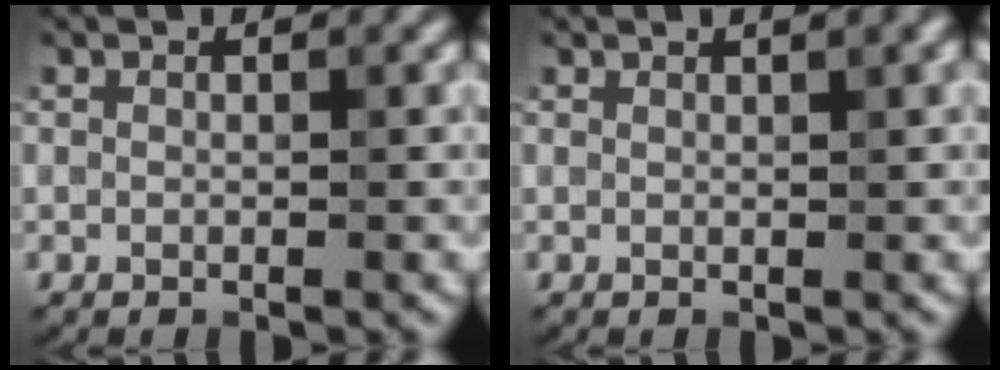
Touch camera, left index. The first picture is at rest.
{"total": 1.9, "force": [1.1, 0.6, 1.4], "torque": [-0.010, 0.001, 0.010]}